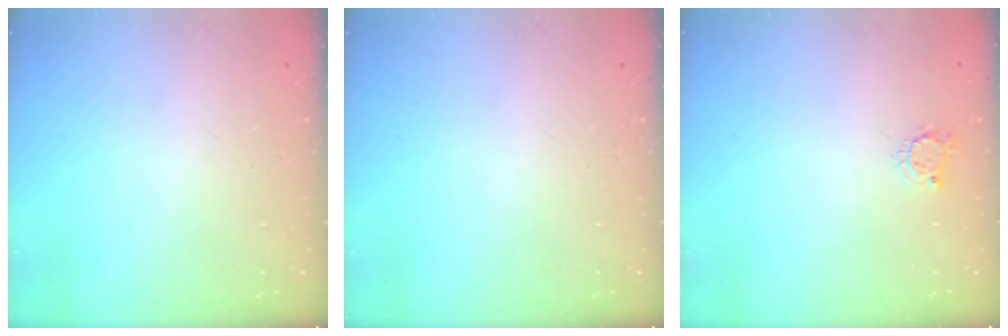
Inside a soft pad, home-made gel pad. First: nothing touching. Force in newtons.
{"total": 0.0}
{"total": 3.8, "press": 3.7, "slide": 0.4}